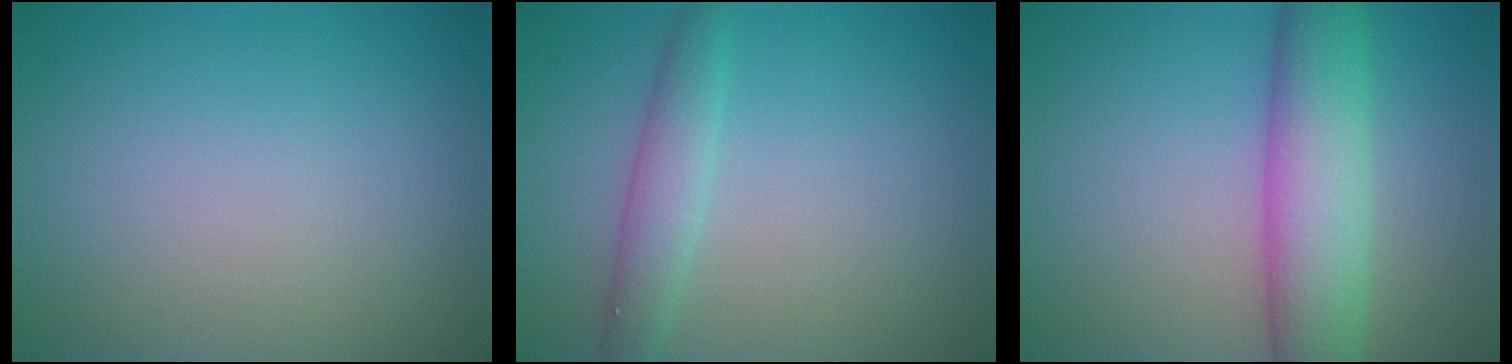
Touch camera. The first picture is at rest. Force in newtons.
{"total": 2.4, "press": 2.4, "slide": 0.1}
{"total": 6.5, "press": 6.5, "slide": 0.1}